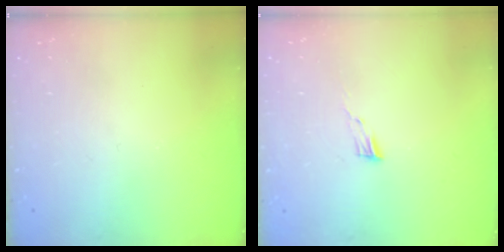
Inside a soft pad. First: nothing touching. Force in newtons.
{"total": 4.4, "press": 4.3, "slide": 1.0}